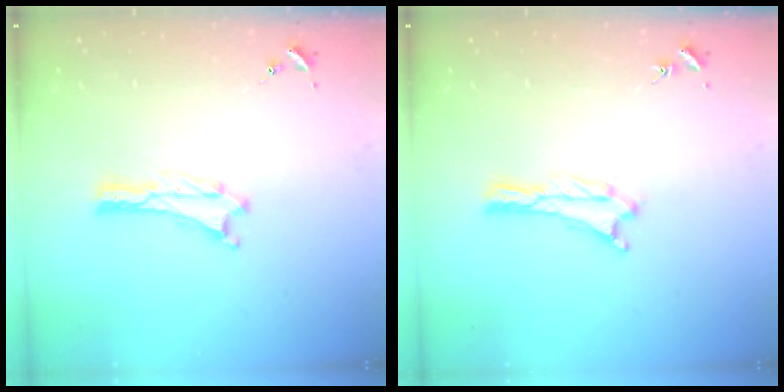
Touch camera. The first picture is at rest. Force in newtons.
{"total": 0.0}